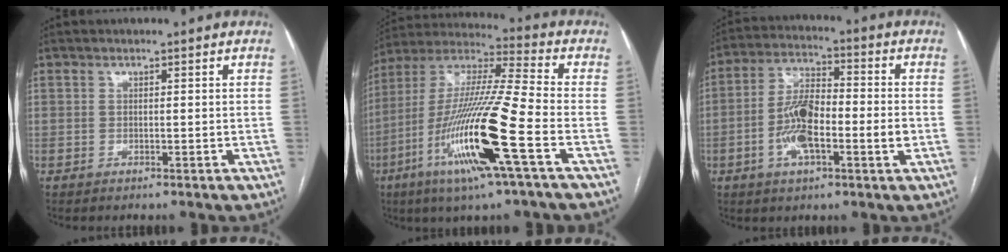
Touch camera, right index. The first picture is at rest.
{"total": 20.6, "force": [-7.5, 0.3, 19.2], "torque": [-0.409, -0.029, -0.151]}
{"total": 11.1, "force": [-2.3, 3.3, 10.4], "torque": [-0.206, 0.016, -0.043]}